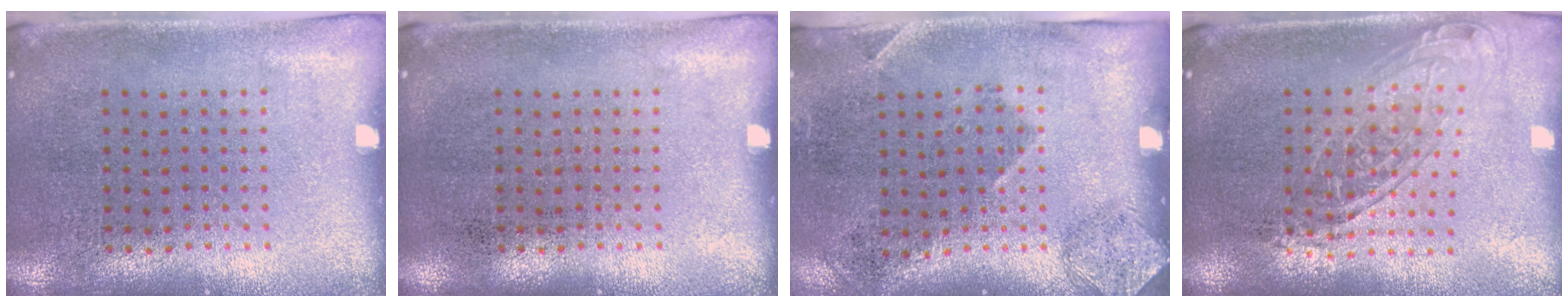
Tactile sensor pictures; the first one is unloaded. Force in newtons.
{"total": 0.0}
{"total": 1.9, "press": 1.2, "slide": 1.4}
{"total": 1.5, "press": 1.3, "slide": 0.8}